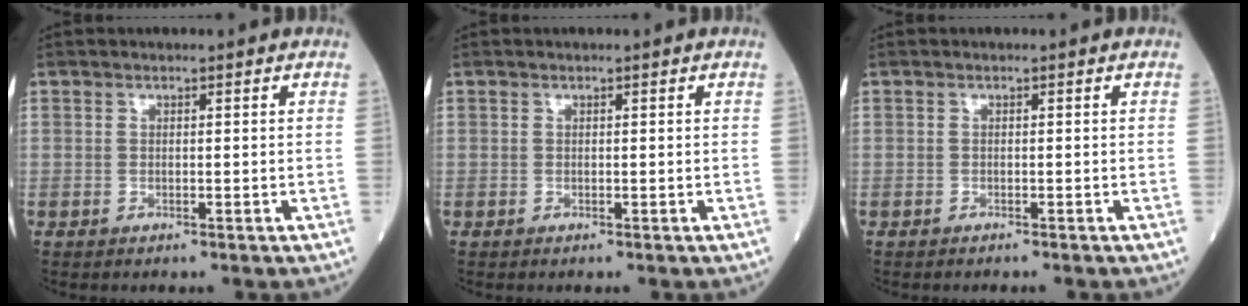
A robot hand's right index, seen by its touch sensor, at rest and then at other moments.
{"total": 0.0}
{"total": 0.8, "force": [-0.7, 0.0, 0.2], "torque": [-0.001, 0.000, -0.012]}